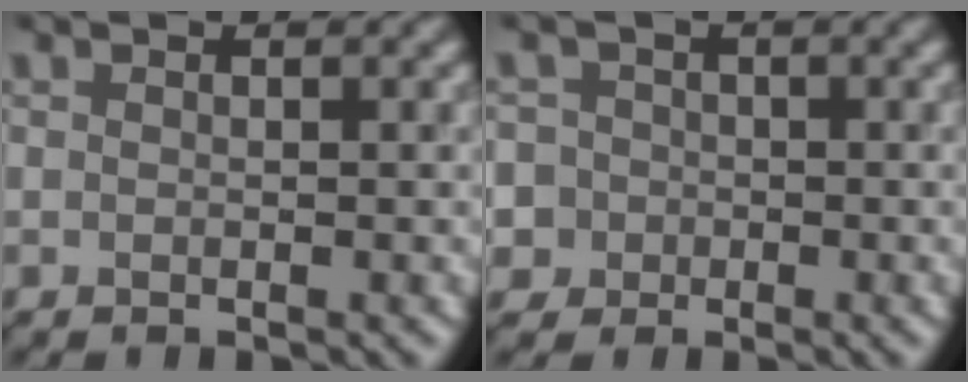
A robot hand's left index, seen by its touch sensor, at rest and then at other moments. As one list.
[{"total": 4.9, "force": [-0.8, 4.7, 1.1], "torque": [-0.017, 0.018, -0.043]}]